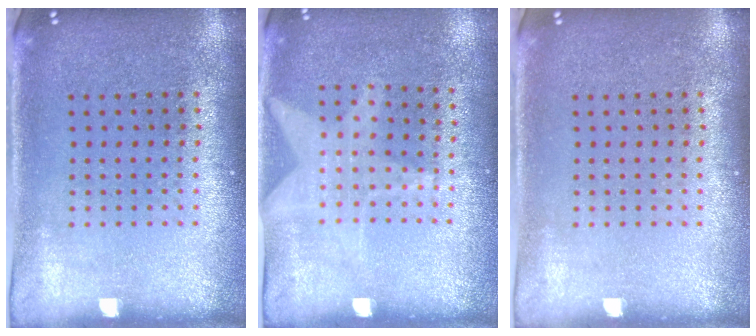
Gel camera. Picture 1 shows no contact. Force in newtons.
{"total": 1.1, "press": 1.0, "slide": 0.5}
{"total": 0.0}